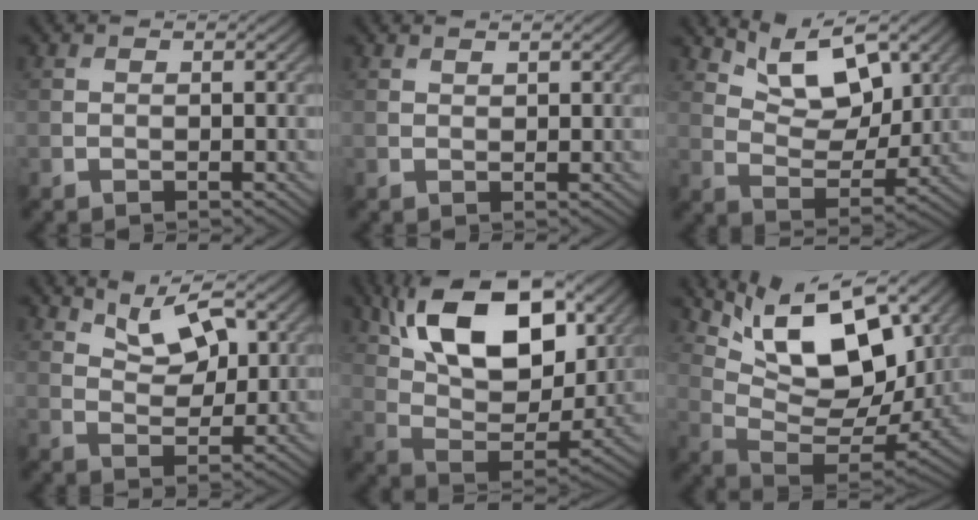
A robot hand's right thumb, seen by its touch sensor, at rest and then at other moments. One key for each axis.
{"total": 0.7, "fx": 0.7, "fy": 0.1, "fz": 0.3, "tx": -0.009, "ty": 0.001, "tz": 0.014}
{"total": 9.4, "fx": 5.7, "fy": 4.3, "fz": 6.2, "tx": -0.103, "ty": -0.013, "tz": 0.097}
{"total": 5.9, "fx": 3.6, "fy": 2.6, "fz": 4.0, "tx": -0.065, "ty": -0.008, "tz": 0.067}
{"total": 17.4, "fx": 8.1, "fy": 8.7, "fz": 12.6, "tx": -0.228, "ty": 0.008, "tz": 0.126}
{"total": 15.6, "fx": 7.4, "fy": 6.8, "fz": 11.9, "tx": -0.211, "ty": 0.003, "tz": 0.126}